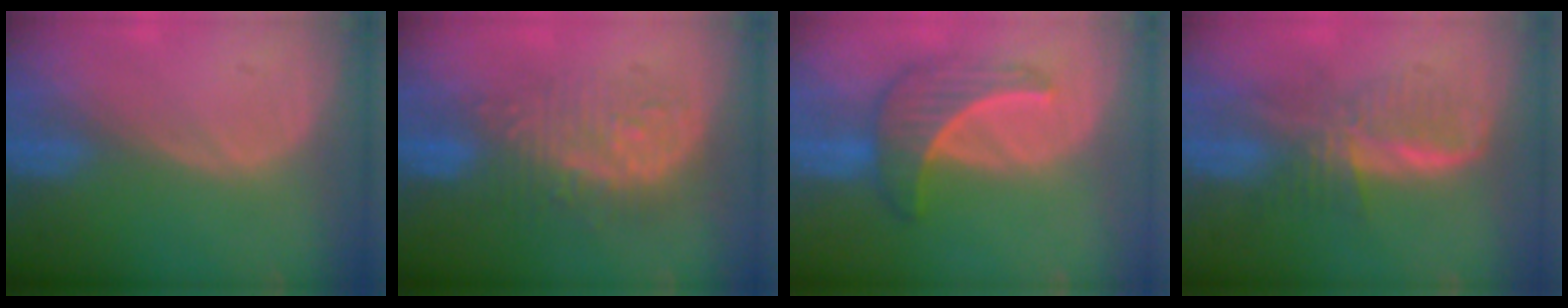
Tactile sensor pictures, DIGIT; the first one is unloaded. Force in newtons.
{"total": 9.1, "press": 8.9, "slide": 2.1}
{"total": 6.5, "press": 6.4, "slide": 0.9}
{"total": 6.2, "press": 6.1, "slide": 0.8}